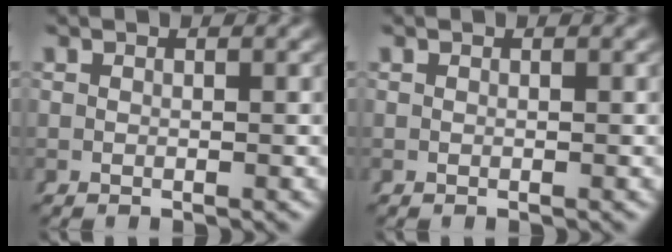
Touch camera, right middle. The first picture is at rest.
{"total": 0.0}